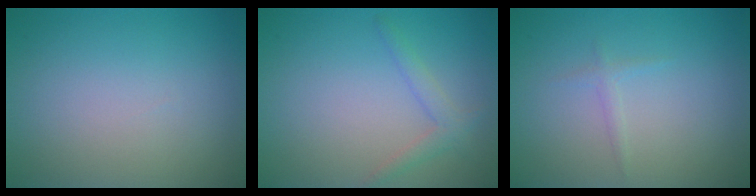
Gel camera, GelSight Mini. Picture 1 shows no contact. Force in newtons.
{"total": 1.8, "press": 1.8, "slide": 0.1}
{"total": 0.8, "press": 0.8, "slide": 0.0}